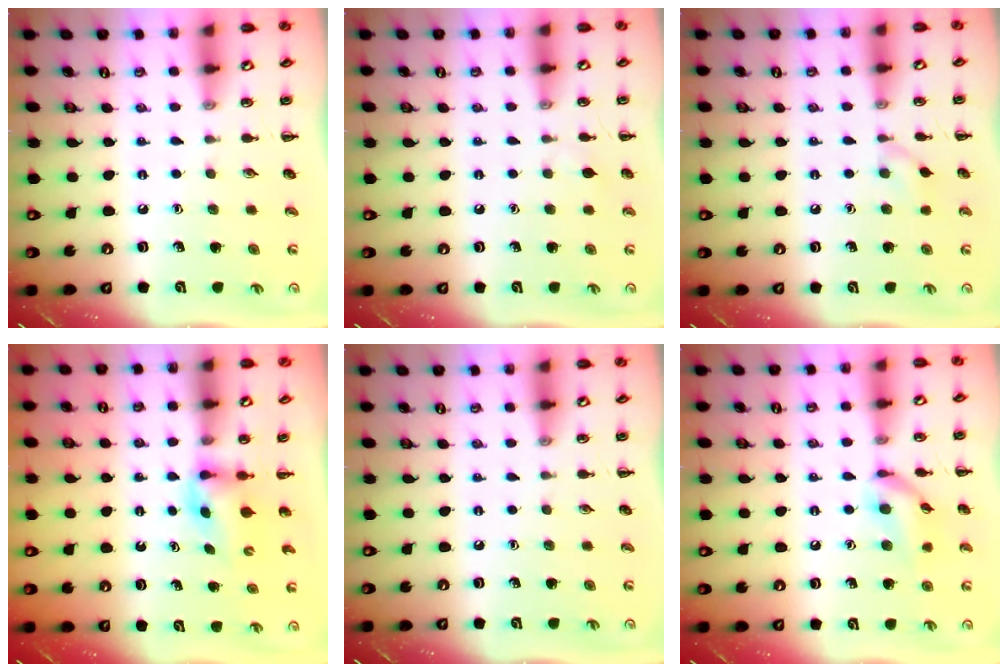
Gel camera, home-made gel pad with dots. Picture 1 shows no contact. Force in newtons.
{"total": 2.9, "press": 2.7, "slide": 0.9}
{"total": 5.9, "press": 5.6, "slide": 1.9}
{"total": 2.9, "press": 2.7, "slide": 1.0}
{"total": 0.0}
{"total": 11.6, "press": 11.5, "slide": 1.7}